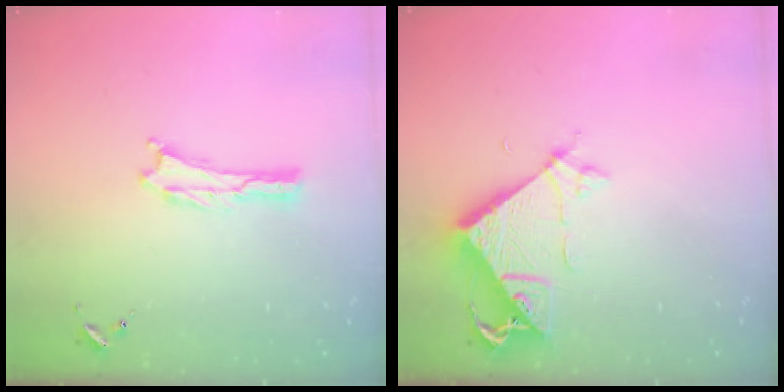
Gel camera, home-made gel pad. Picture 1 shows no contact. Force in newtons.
{"total": 6.8, "press": 6.8, "slide": 0.6}